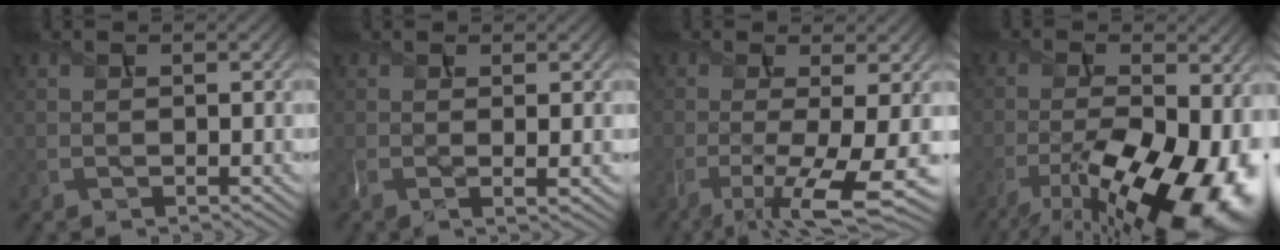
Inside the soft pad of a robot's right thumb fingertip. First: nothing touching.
{"total": 2.2, "force": [0.1, 0.1, 2.2], "torque": [-0.042, 0.002, 0.000]}
{"total": 8.6, "force": [-2.9, 1.6, 7.9], "torque": [-0.128, -0.008, -0.042]}
{"total": 16.6, "force": [-7.9, 6.9, 12.8], "torque": [-0.206, -0.028, -0.109]}